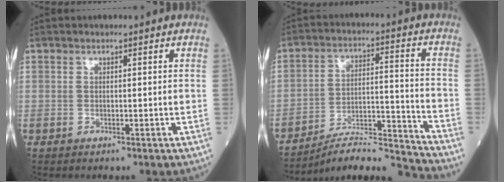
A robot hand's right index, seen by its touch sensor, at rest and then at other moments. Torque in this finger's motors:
{"motor_torque": [-0.92, -0.74, -0.32, -0.04]}